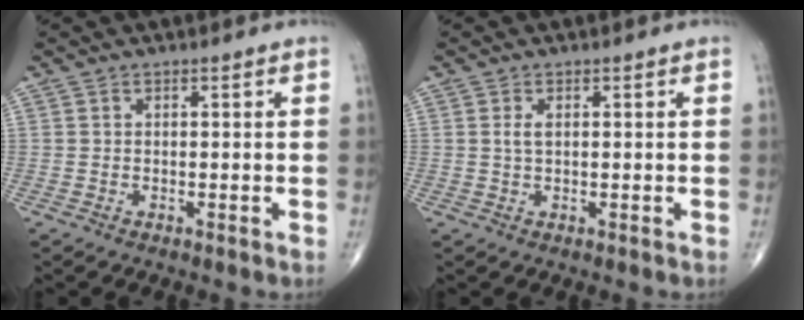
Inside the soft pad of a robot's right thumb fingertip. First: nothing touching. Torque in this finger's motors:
{"motor_torque": [0.05, -0.13, 0.35, 0.18, -0.01]}